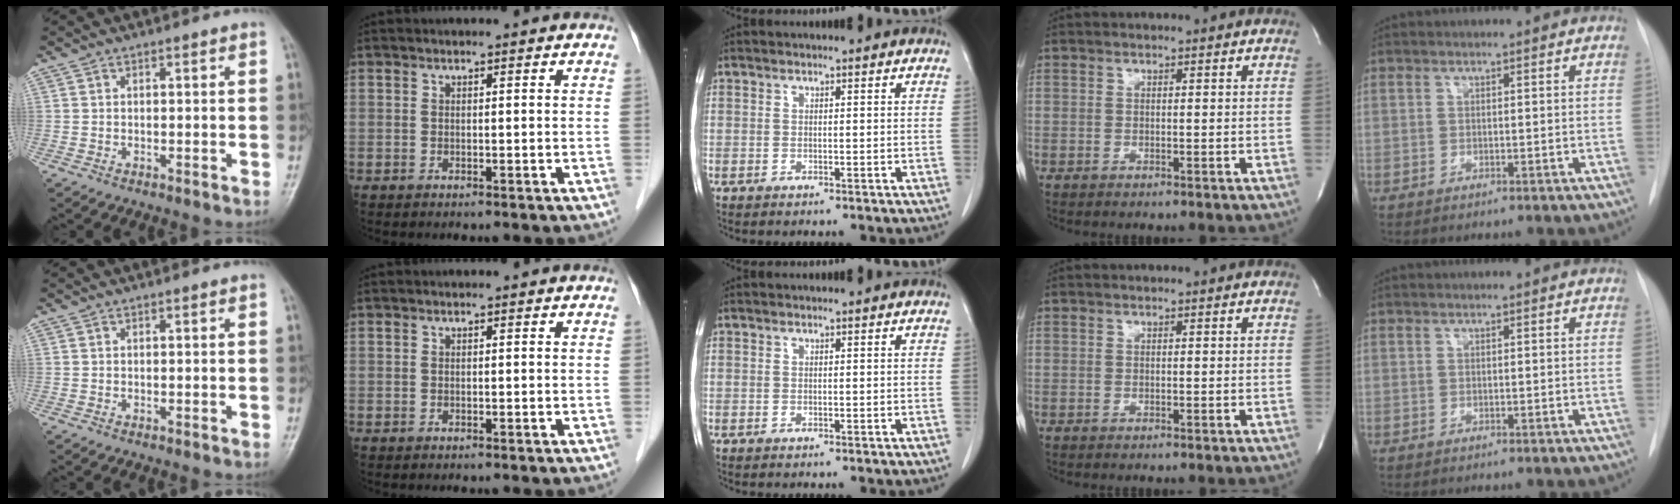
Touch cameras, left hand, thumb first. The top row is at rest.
{}